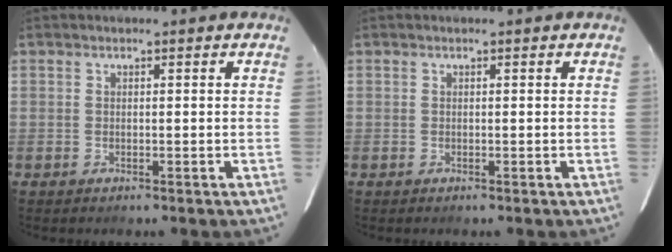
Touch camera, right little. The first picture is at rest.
{"total": 0.0}